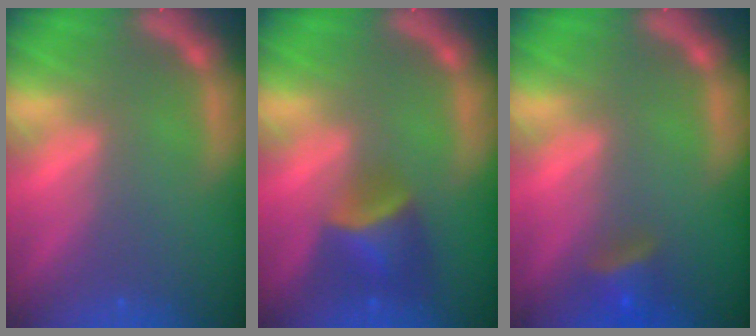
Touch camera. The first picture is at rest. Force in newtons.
{"total": 4.4}
{"total": 2.9}